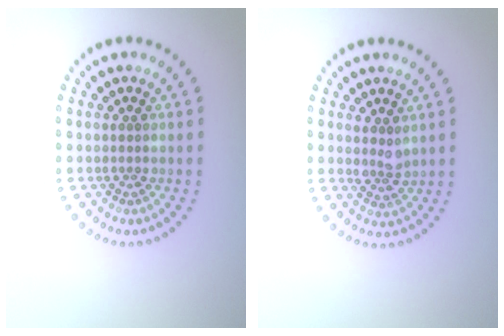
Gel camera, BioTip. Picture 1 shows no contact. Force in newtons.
{"total": 1.8, "press": 1.5, "slide": 1.0}